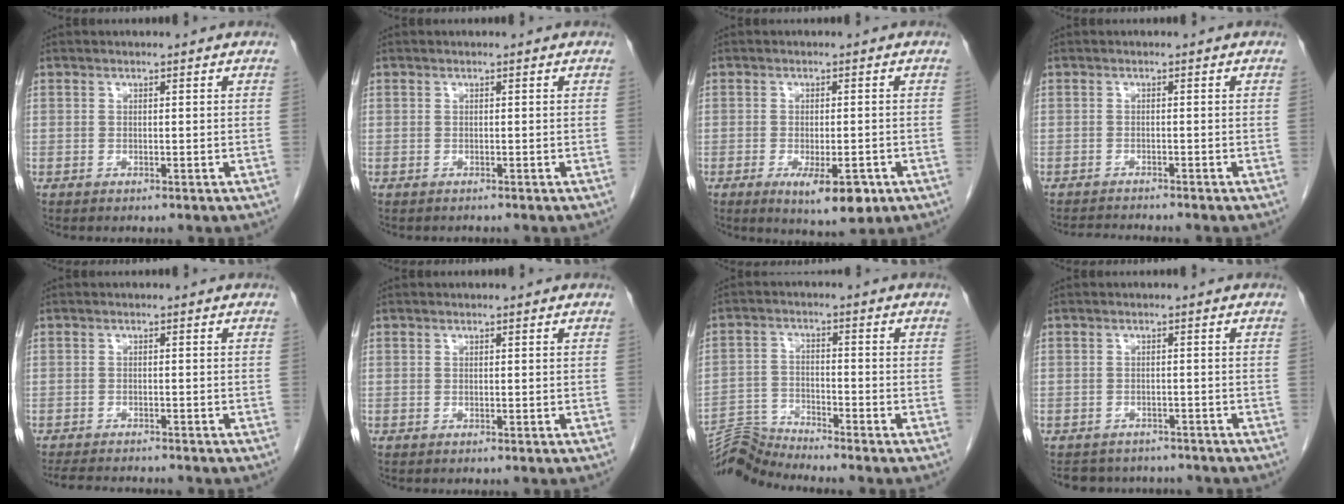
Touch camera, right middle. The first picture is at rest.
{"total": 0.6, "force": [-0.5, 0.3, -0.1], "torque": [-0.010, 0.001, -0.010]}
{"total": 6.7, "force": [-3.1, 1.9, 5.6], "torque": [-0.082, -0.012, -0.035]}
{"total": 3.6, "force": [-3.5, -0.2, 0.8], "torque": [-0.013, -0.015, -0.054]}
{"total": 6.9, "force": [-6.5, 0.9, 2.3], "torque": [-0.034, -0.010, -0.099]}
{"total": 0.0}
{"total": 6.4, "force": [-6.1, -1.9, -0.9], "torque": [0.005, -0.006, -0.118]}
{"total": 7.0, "force": [-6.4, 2.8, 0.9], "torque": [-0.011, 0.007, -0.078]}